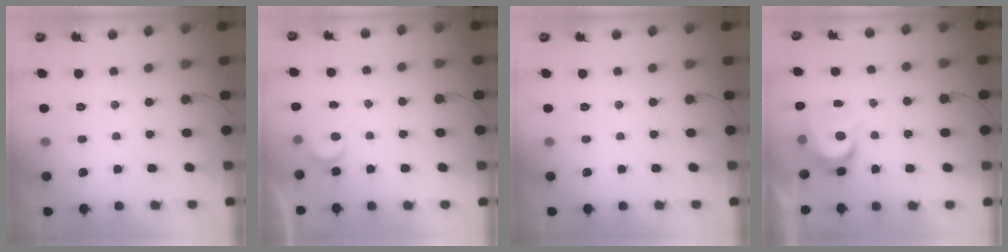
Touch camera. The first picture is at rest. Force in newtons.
{"total": 3.4, "press": 3.4, "slide": 0.3}
{"total": 0.0}
{"total": 7.1, "press": 7.1, "slide": 0.8}